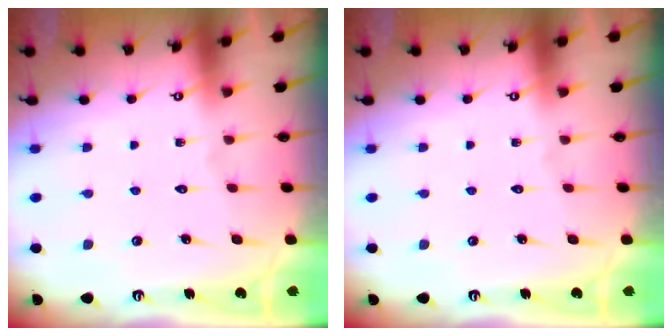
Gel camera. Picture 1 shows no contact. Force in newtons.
{"total": 0.0}